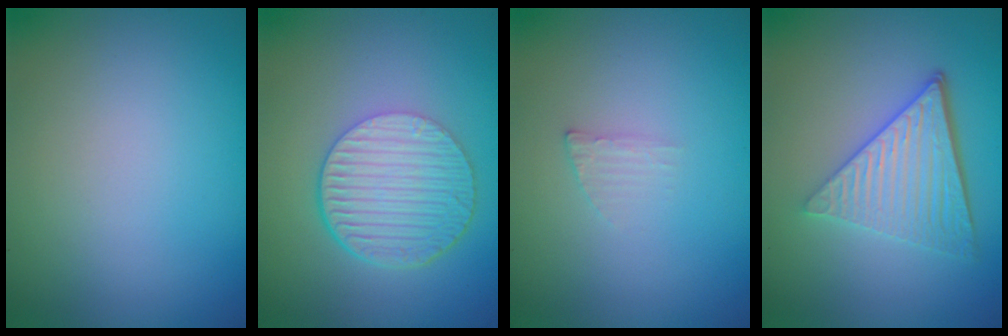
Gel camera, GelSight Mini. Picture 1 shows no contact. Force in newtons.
{"total": 6.7, "press": 4.4, "slide": 5.0}
{"total": 1.0, "press": 1.0, "slide": 0.2}
{"total": 5.4, "press": 3.8, "slide": 3.8}